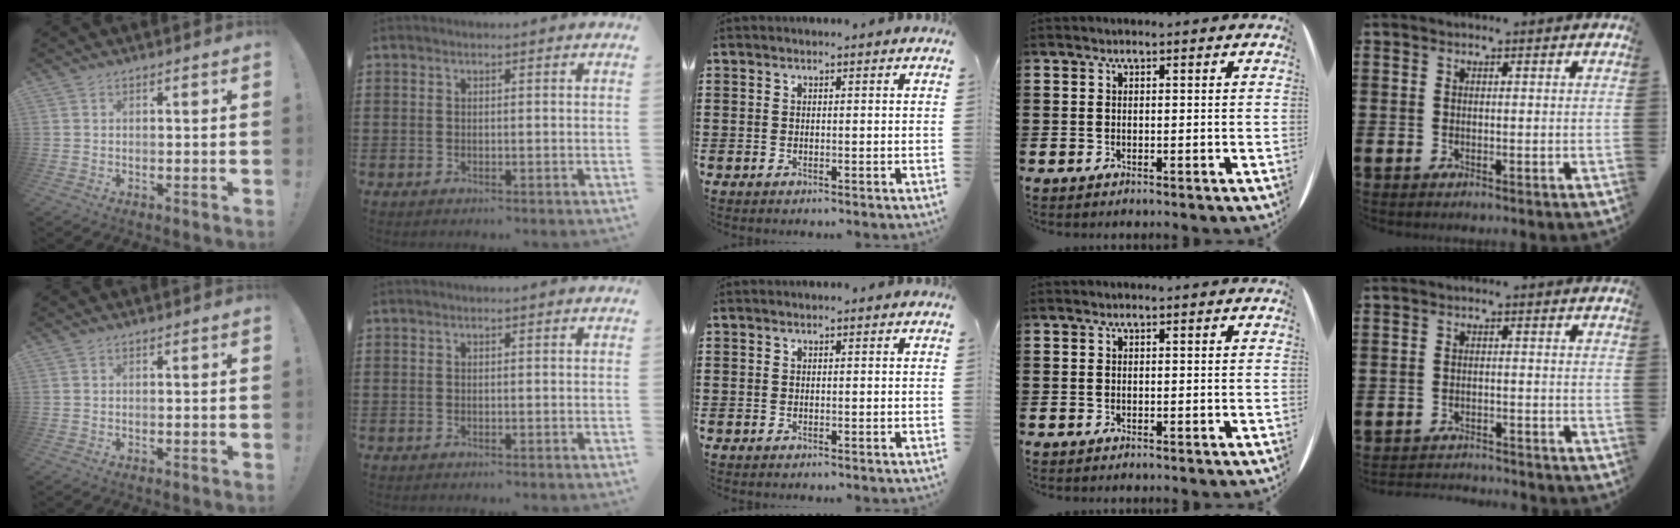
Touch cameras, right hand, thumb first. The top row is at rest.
{"little": {"total": 1.9, "force": [-1.9, 0.0, -0.2], "torque": [-0.003, 0.003, -0.042]}}